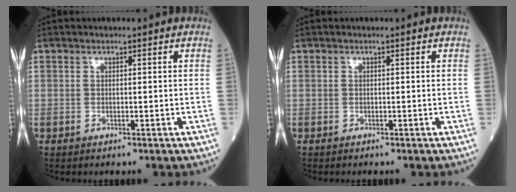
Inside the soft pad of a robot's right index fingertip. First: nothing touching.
{"total": 0.0}